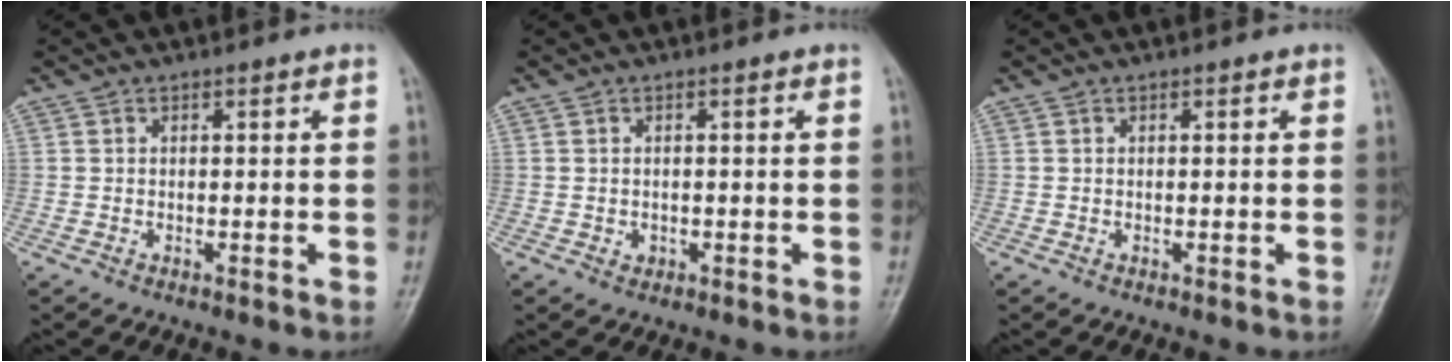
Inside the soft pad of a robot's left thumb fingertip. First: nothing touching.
{"total": 0.7, "force": [-0.1, 0.6, 0.3], "torque": [-0.002, 0.001, 0.000]}
{"total": 0.0}